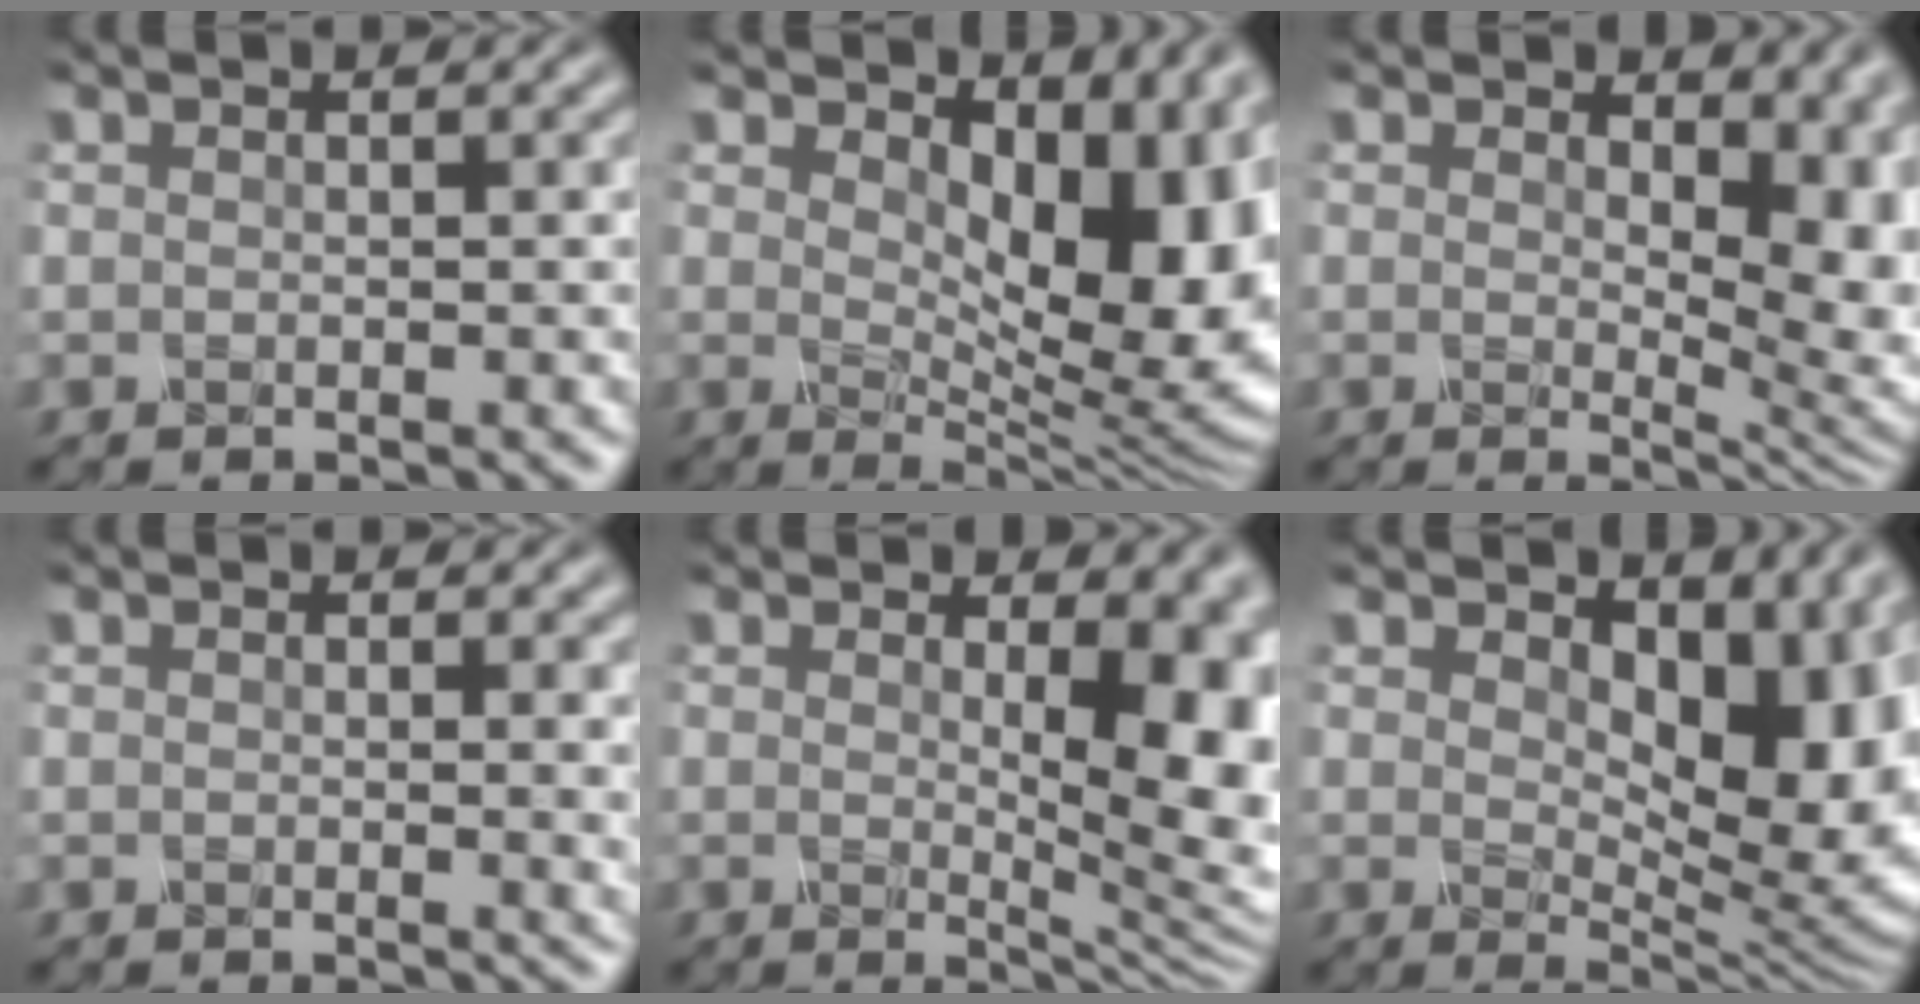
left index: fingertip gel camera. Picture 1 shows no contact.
{"total": 9.9, "force": [2.4, 5.2, 8.1], "torque": [-0.123, -0.016, 0.041]}
{"total": 6.4, "force": [1.6, 3.4, 5.2], "torque": [-0.063, -0.011, 0.022]}
{"total": 1.3, "force": [0.3, 0.2, 1.3], "torque": [-0.017, -0.008, 0.007]}
{"total": 9.6, "force": [1.0, 4.1, 8.6], "torque": [-0.075, -0.002, 0.018]}
{"total": 7.8, "force": [2.2, 4.2, 6.2], "torque": [-0.100, -0.017, 0.034]}